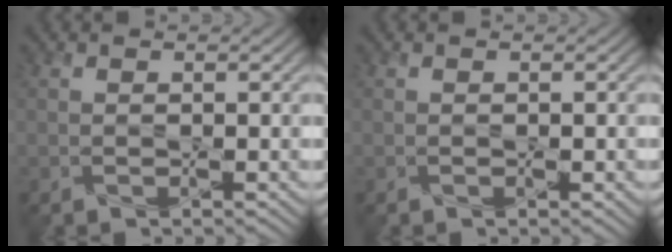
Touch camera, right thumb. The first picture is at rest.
{"total": 0.0}